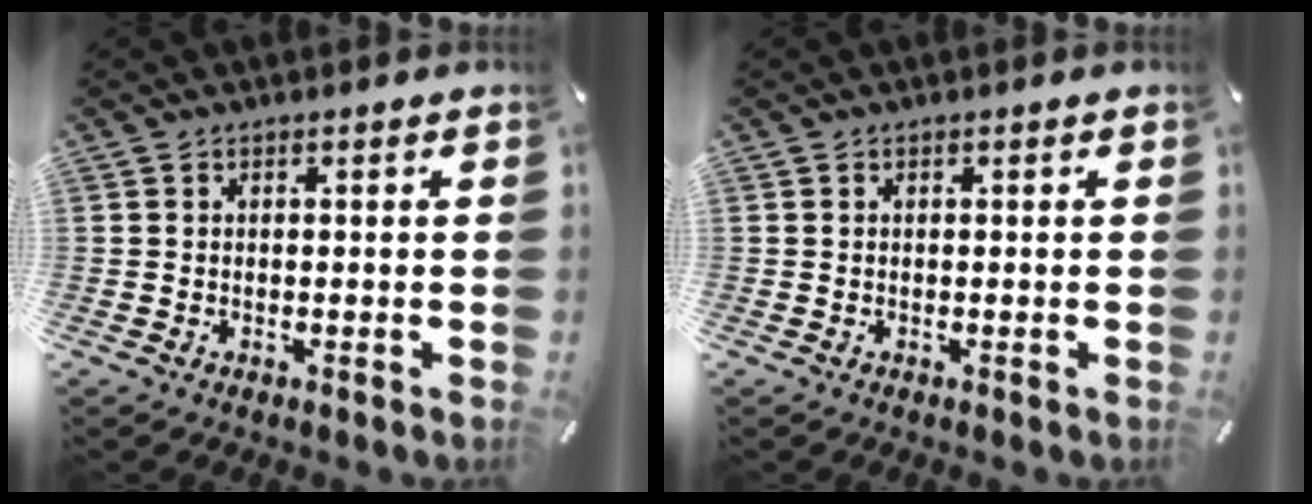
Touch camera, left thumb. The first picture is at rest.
{"total": 0.0}